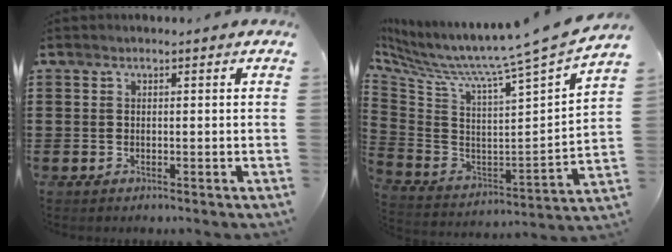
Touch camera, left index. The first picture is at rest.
{"total": 7.1, "force": [6.3, -1.7, 2.9], "torque": [-0.087, -0.078, 0.085]}